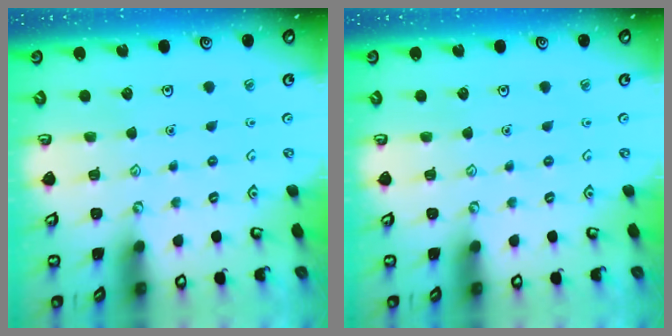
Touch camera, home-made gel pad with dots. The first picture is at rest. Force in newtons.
{"total": 0.0}